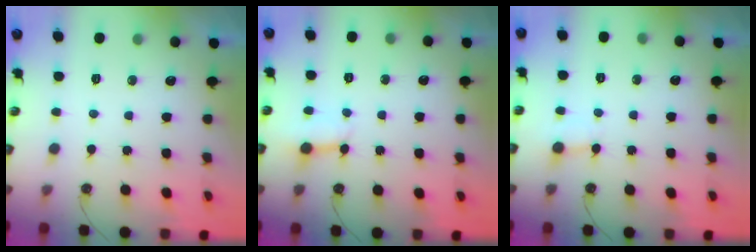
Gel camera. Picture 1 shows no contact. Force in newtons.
{"total": 2.8, "press": 2.8, "slide": 0.3}
{"total": 2.0, "press": 2.0, "slide": 0.0}